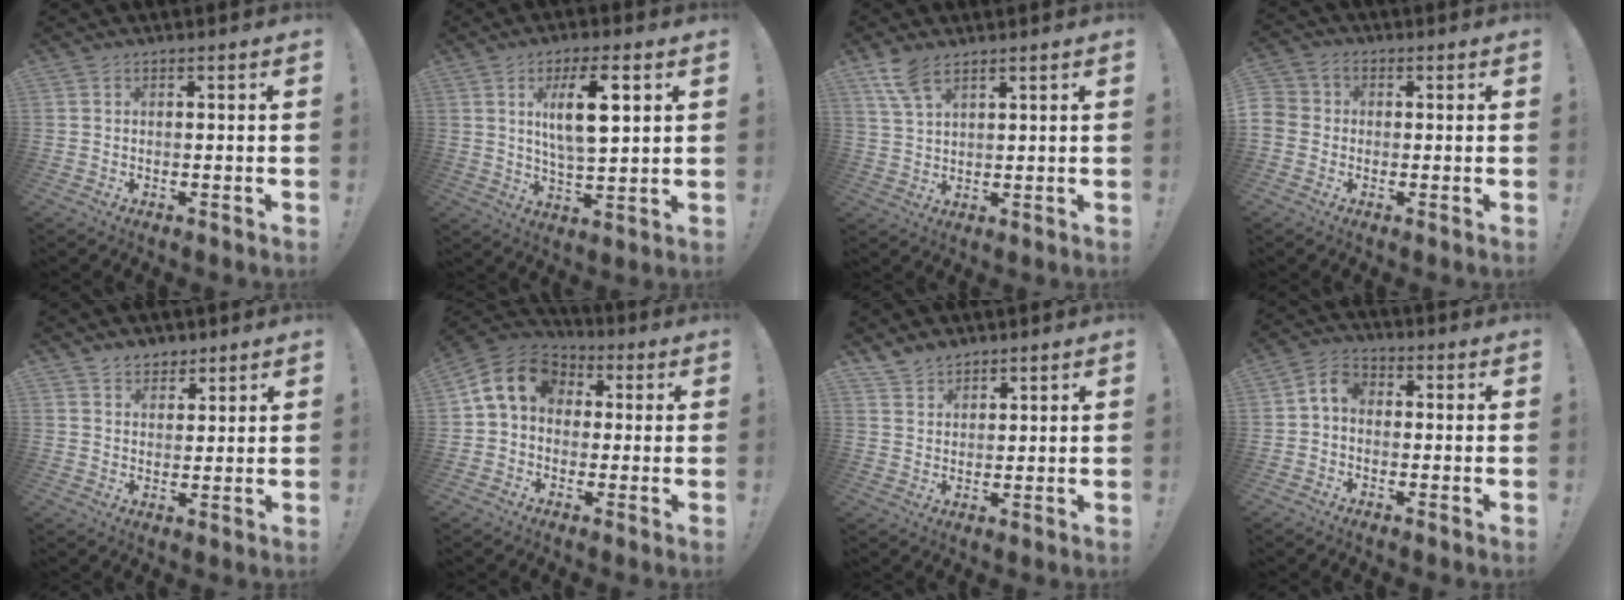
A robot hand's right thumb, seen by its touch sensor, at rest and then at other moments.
{"total": 11.6, "force": [3.9, 3.6, 10.4], "torque": [-0.174, -0.005, 0.060]}
{"total": 7.0, "force": [4.7, 2.7, 4.4], "torque": [-0.083, -0.015, 0.090]}
{"total": 4.3, "force": [-1.2, 4.0, 1.4], "torque": [-0.039, 0.011, -0.023]}
{"total": 5.0, "force": [4.0, 2.9, 0.4], "torque": [0.001, -0.028, 0.075]}
{"total": 11.5, "force": [2.4, 9.0, 6.6], "torque": [-0.117, 0.012, 0.053]}
{"total": 5.3, "force": [4.7, 2.5, 0.9], "torque": [-0.024, -0.027, 0.091]}
{"total": 4.9, "force": [-0.5, 3.5, 3.4], "torque": [-0.073, 0.014, -0.007]}